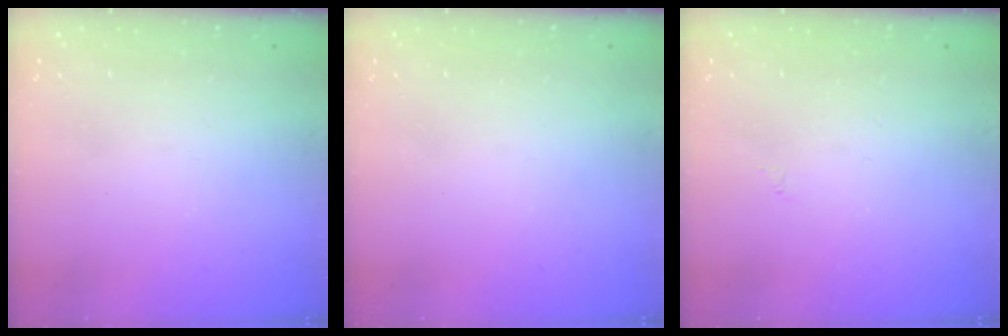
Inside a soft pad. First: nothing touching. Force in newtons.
{"total": 0.0}
{"total": 3.4, "press": 3.3, "slide": 0.5}